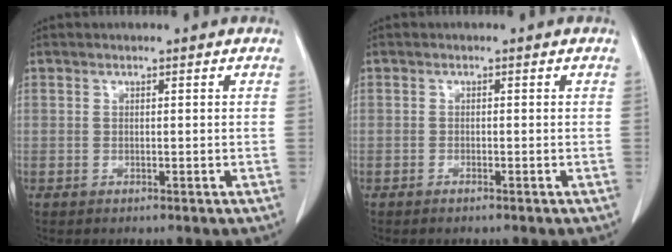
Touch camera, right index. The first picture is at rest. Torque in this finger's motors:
{"motor_torque": [0.03, 0.05, 0.06, 0.01]}